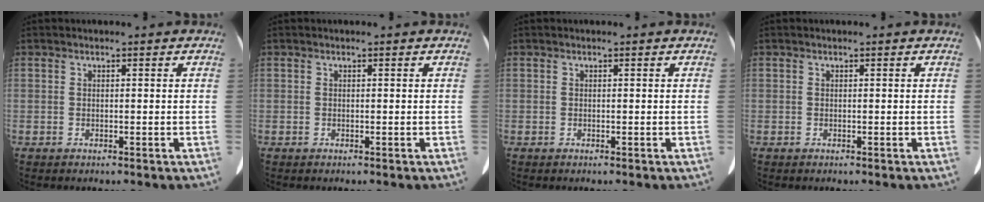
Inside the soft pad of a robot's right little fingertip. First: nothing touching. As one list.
[{"total": 0.0}, {"total": 0.0}, {"total": 0.0}]